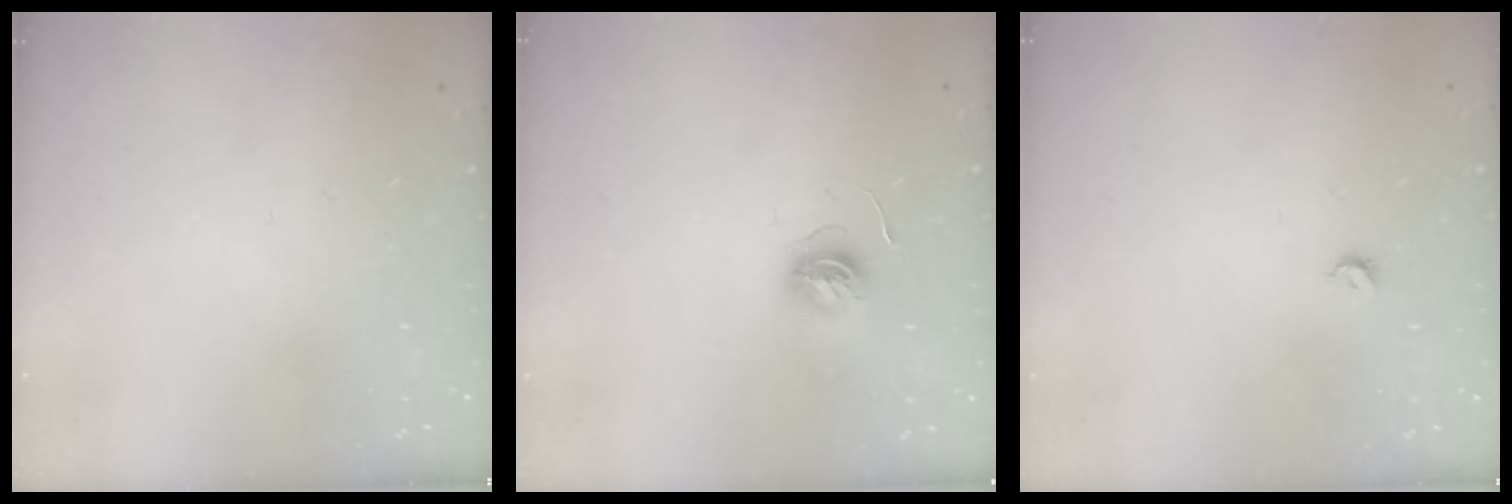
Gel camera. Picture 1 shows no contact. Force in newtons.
{"total": 5.6, "press": 5.6, "slide": 0.6}
{"total": 3.7, "press": 3.6, "slide": 0.7}